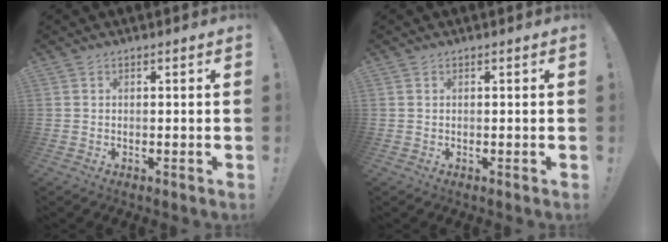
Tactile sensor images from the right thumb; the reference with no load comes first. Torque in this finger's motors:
{"motor_torque": [0.18, 0.00, -0.10, 0.04, -0.01]}